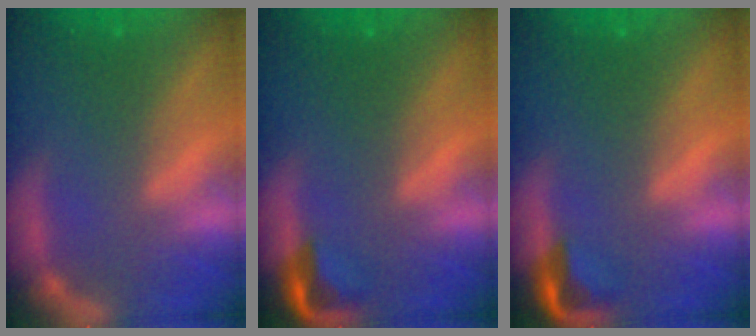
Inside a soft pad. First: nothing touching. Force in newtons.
{"total": 2.9}
{"total": 2.9}